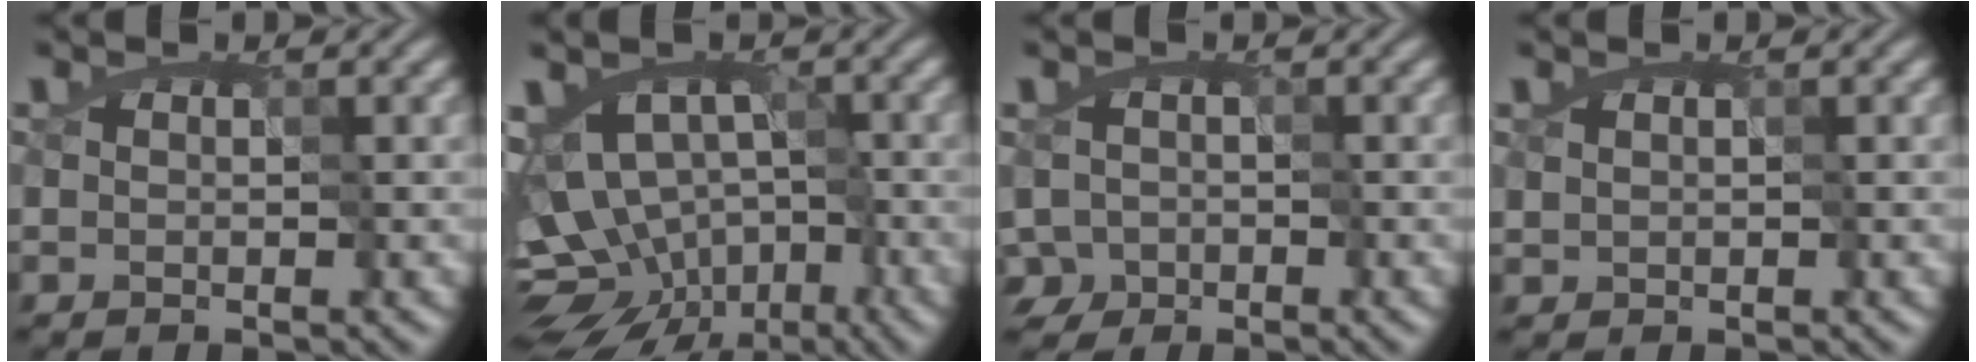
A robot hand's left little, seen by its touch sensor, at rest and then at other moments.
{"total": 9.9, "force": [-3.8, 6.8, 6.0], "torque": [-0.054, -0.007, -0.049]}
{"total": 3.0, "force": [-1.5, 2.3, 1.3], "torque": [-0.010, 0.003, -0.026]}
{"total": 0.5, "force": [0.2, 0.4, 0.2], "torque": [-0.007, 0.001, 0.012]}